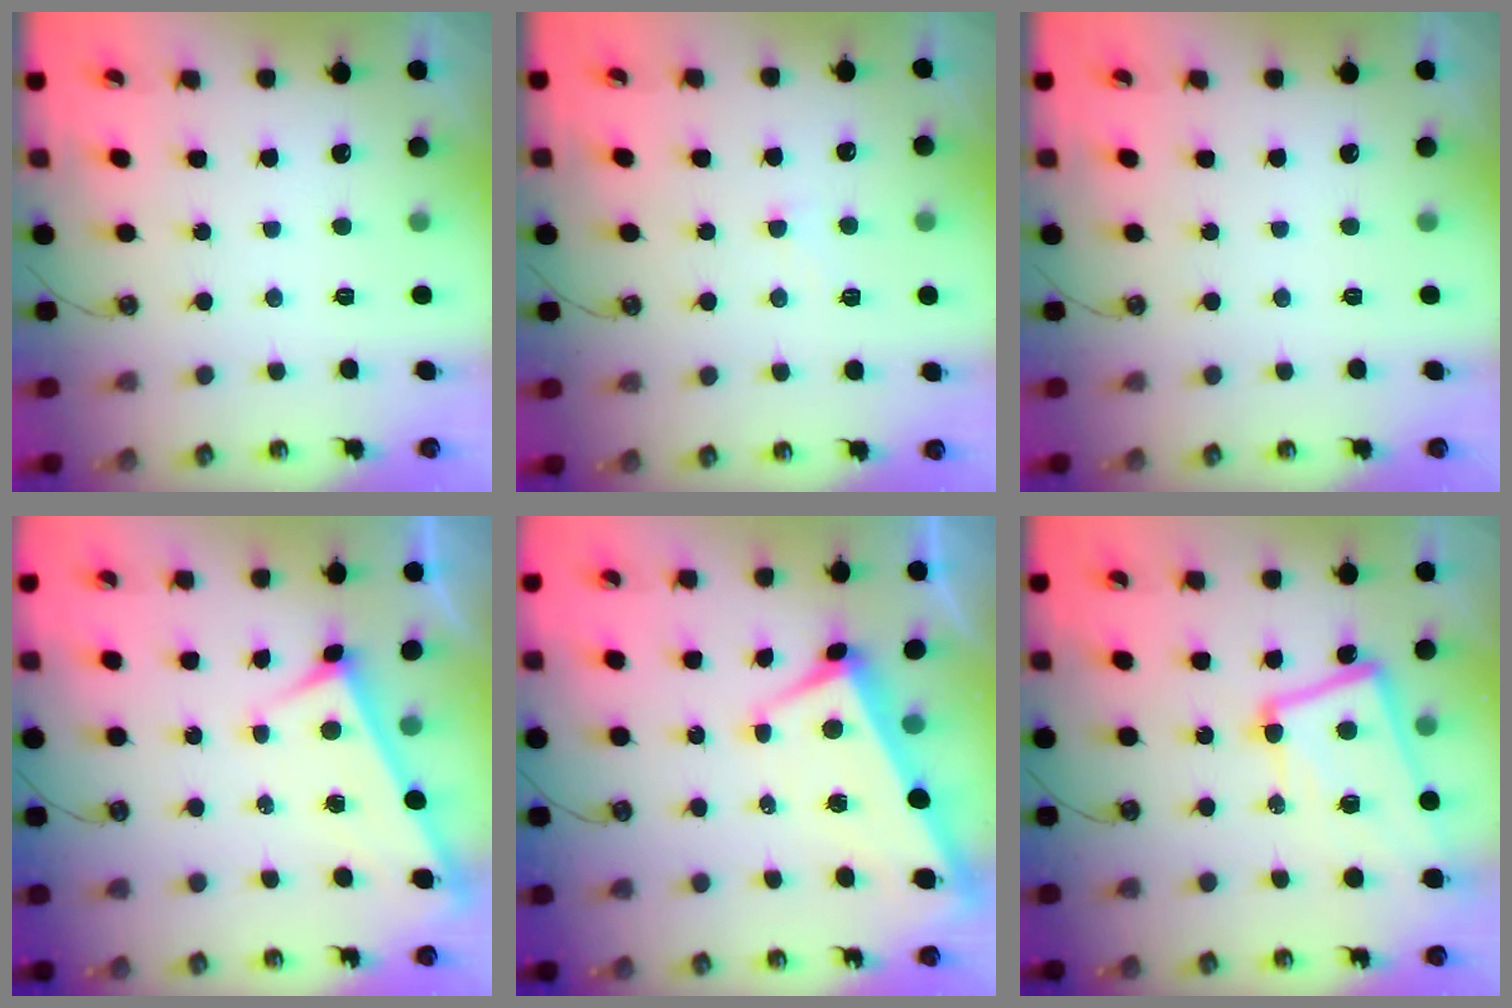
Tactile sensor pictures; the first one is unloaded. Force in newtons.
{"total": 2.5, "press": 2.5, "slide": 0.4}
{"total": 0.0}
{"total": 3.7, "press": 3.7, "slide": 0.2}
{"total": 1.7, "press": 1.4, "slide": 1.0}
{"total": 10.0, "press": 9.8, "slide": 2.2}